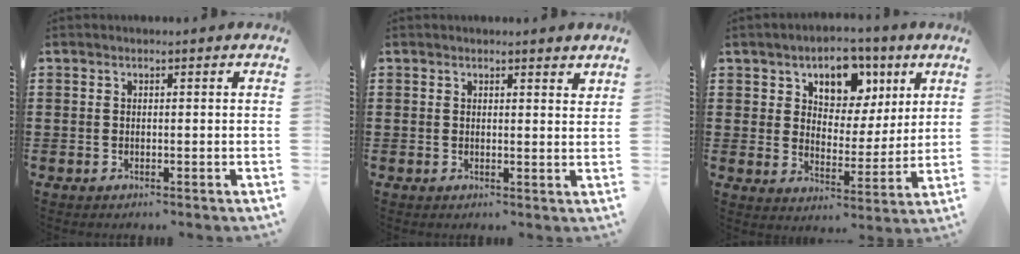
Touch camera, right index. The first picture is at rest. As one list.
[{"total": 1.0, "force": [0.9, 0.4, 0.2], "torque": [0.002, 0.001, 0.016]}, {"total": 7.0, "force": [4.5, 4.8, 2.3], "torque": [-0.063, -0.011, 0.074]}]